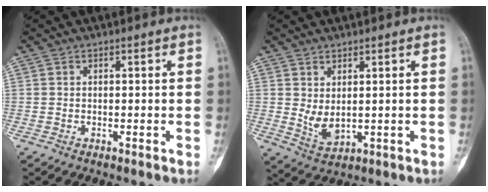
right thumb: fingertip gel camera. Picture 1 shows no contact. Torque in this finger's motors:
{"motor_torque": [-0.15, 1.07, 0.05, -0.06, 0.23]}